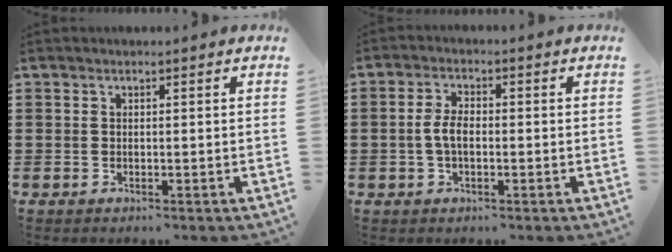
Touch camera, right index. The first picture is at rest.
{"total": 3.9, "force": [-0.6, 1.9, 3.3], "torque": [-0.084, -0.002, -0.018]}